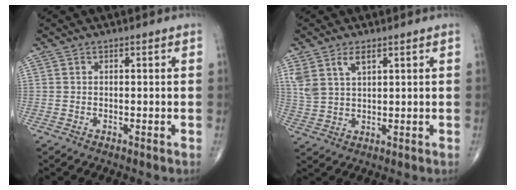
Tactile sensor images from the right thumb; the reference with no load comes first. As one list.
[{"total": 5.8, "force": [3.3, 2.7, 3.9], "torque": [-0.077, -0.009, 0.072]}]